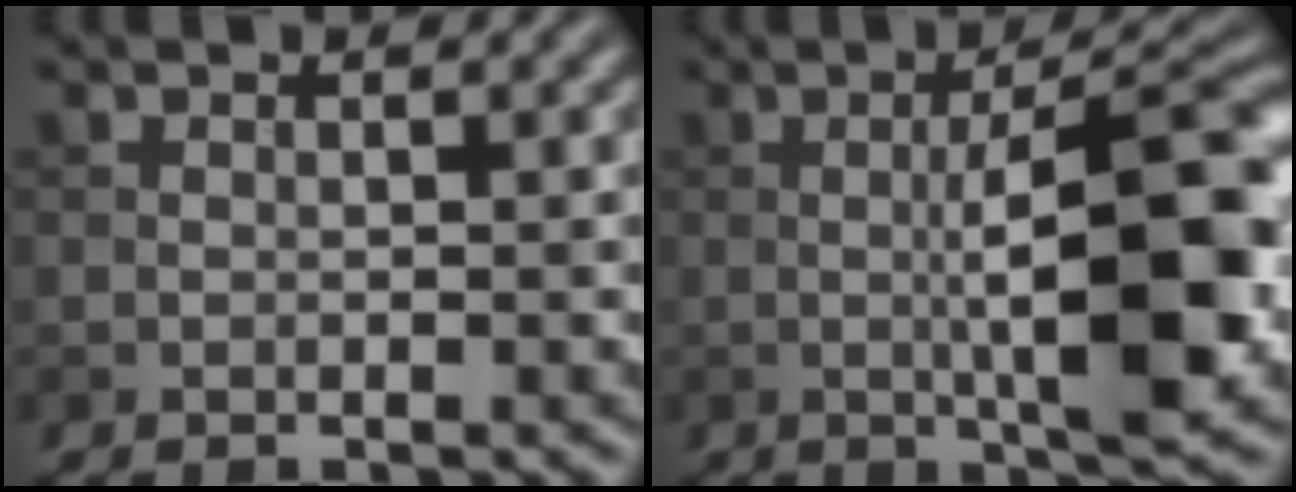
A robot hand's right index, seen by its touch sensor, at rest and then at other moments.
{"total": 10.7, "force": [-0.8, 2.7, 10.3], "torque": [-0.146, 0.002, -0.015]}